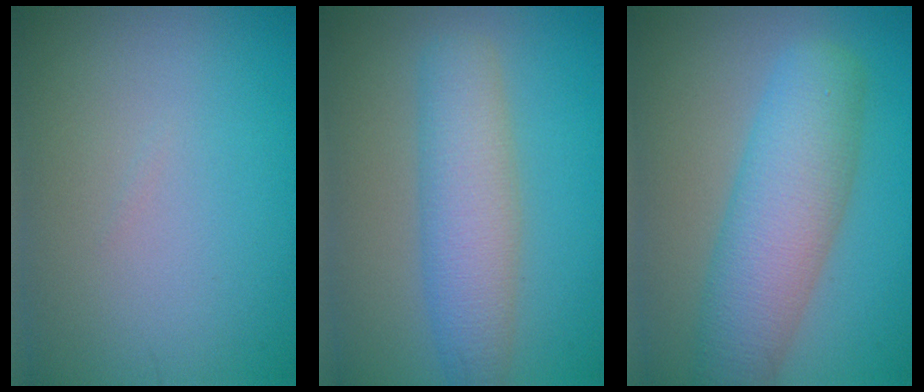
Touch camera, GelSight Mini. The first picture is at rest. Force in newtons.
{"total": 5.3, "press": 5.3, "slide": 0.2}
{"total": 7.2, "press": 7.2, "slide": 0.4}